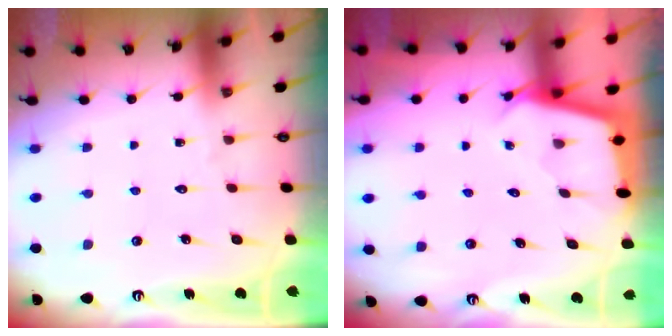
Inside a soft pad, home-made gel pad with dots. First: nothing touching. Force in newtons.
{"total": 2.4, "press": 2.4, "slide": 0.1}